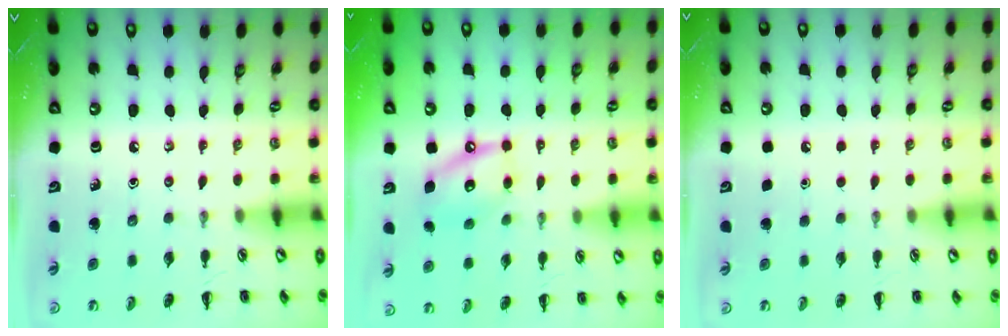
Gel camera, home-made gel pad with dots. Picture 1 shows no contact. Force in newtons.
{"total": 11.9, "press": 11.7, "slide": 2.3}
{"total": 1.6, "press": 1.6, "slide": 0.1}